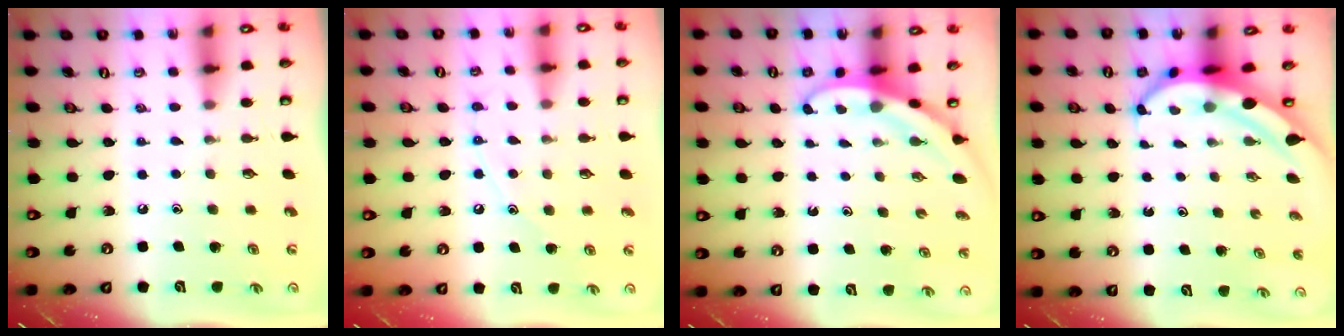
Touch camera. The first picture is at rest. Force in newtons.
{"total": 7.8, "press": 7.8, "slide": 0.8}
{"total": 3.3, "press": 3.3, "slide": 0.1}
{"total": 5.3, "press": 5.1, "slide": 1.1}